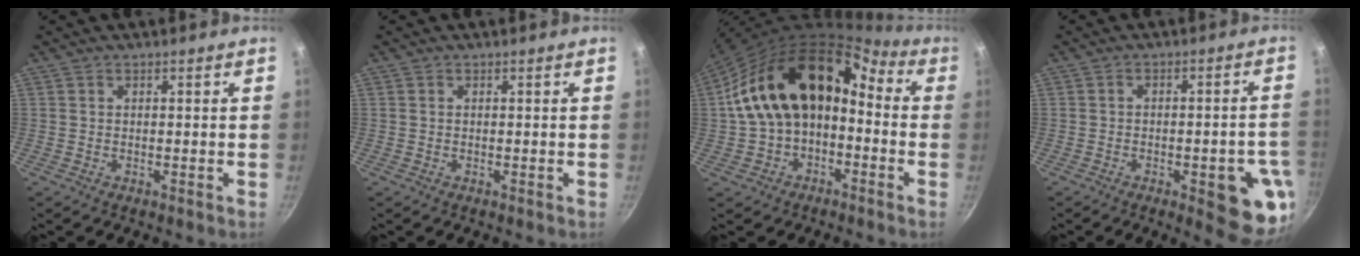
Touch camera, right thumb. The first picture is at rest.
{"total": 0.0}
{"total": 19.7, "force": [-0.9, 13.4, 14.5], "torque": [-0.232, 0.069, -0.016]}
{"total": 14.1, "force": [-5.0, 4.1, 12.6], "torque": [-0.123, 0.020, -0.060]}